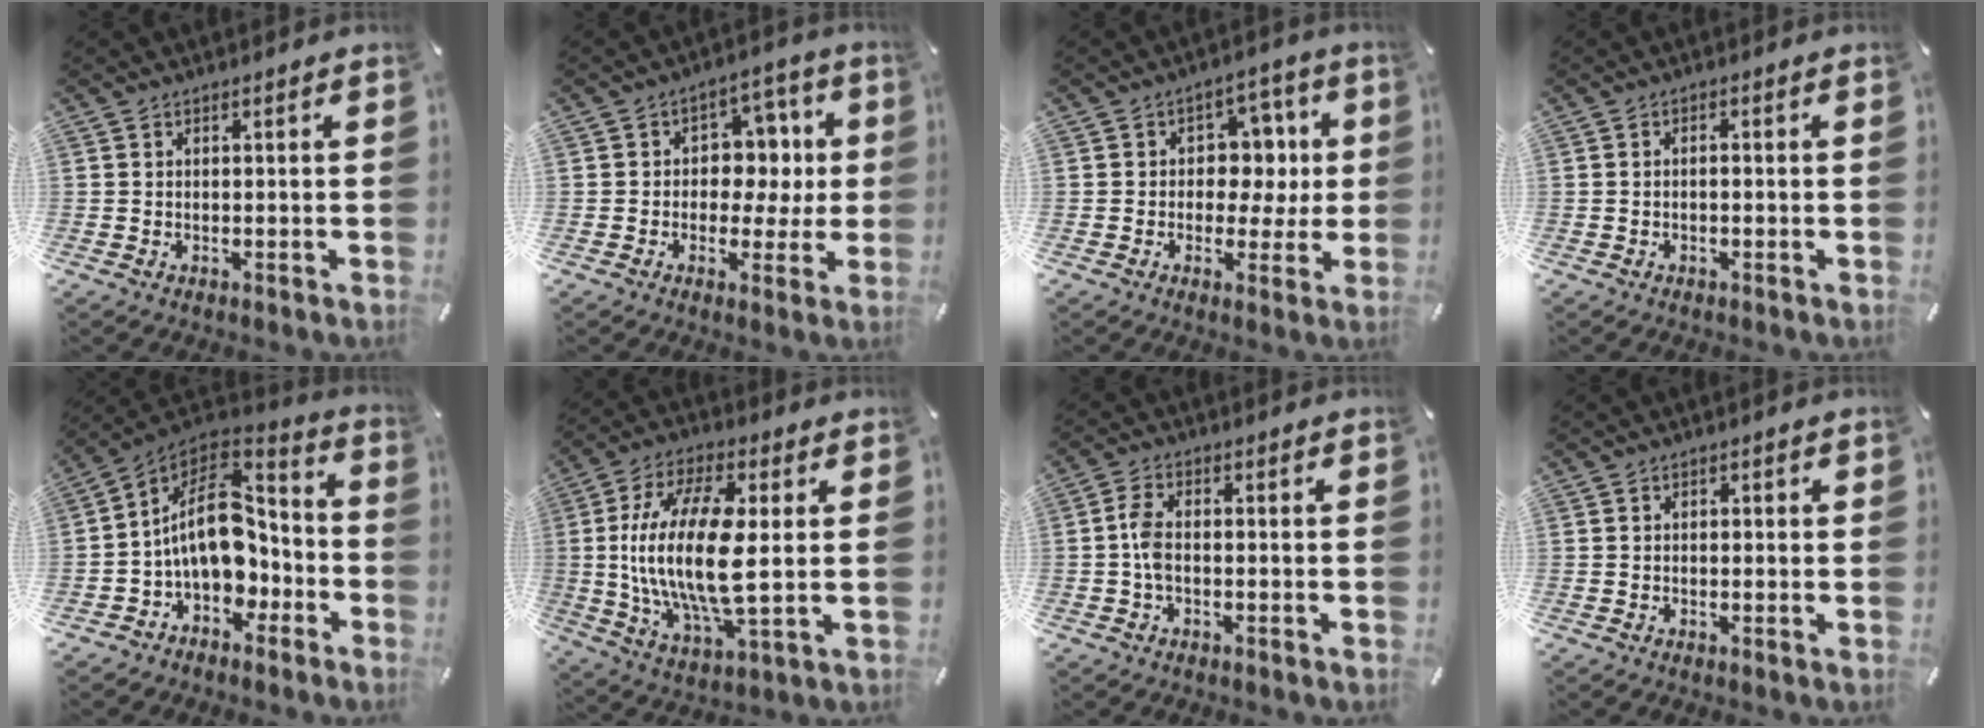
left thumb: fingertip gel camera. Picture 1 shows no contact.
{"total": 8.5, "force": [-0.1, 7.5, 3.9], "torque": [-0.041, 0.003, -0.005]}
{"total": 8.1, "force": [0.3, 7.2, 3.8], "torque": [-0.050, 0.002, 0.005]}
{"total": 1.1, "force": [-0.5, 0.3, 0.9], "torque": [-0.017, 0.000, -0.010]}
{"total": 15.3, "force": [-0.4, 11.1, 10.5], "torque": [-0.185, -0.007, -0.009]}
{"total": 20.1, "force": [1.4, 7.8, 18.5], "torque": [-0.394, -0.010, 0.017]}
{"total": 4.2, "force": [-0.7, 2.1, 3.6], "torque": [-0.078, 0.002, -0.015]}
{"total": 0.7, "force": [-0.1, 0.5, 0.5], "torque": [-0.008, 0.003, -0.004]}